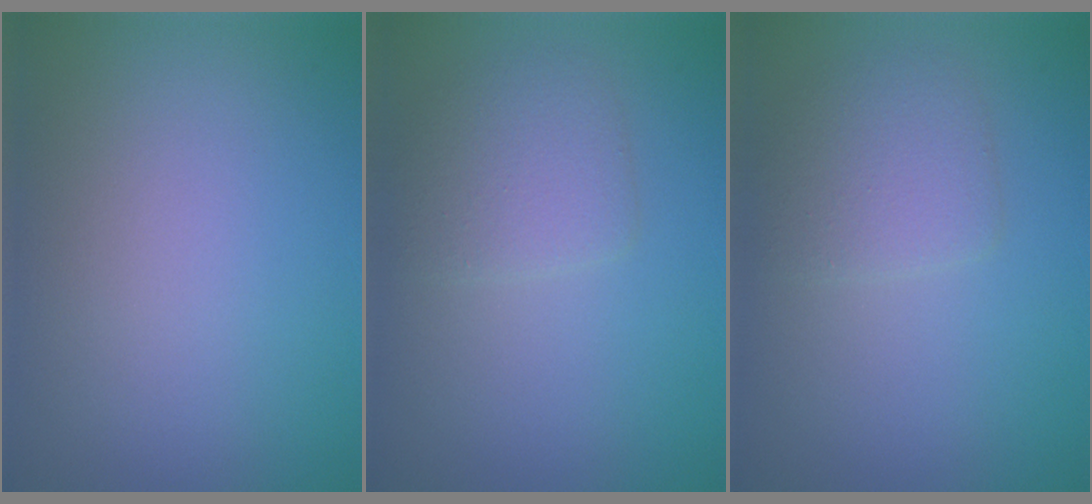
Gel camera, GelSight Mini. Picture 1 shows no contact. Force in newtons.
{"total": 2.6, "press": 2.6, "slide": 0.1}
{"total": 2.6, "press": 2.6, "slide": 0.1}